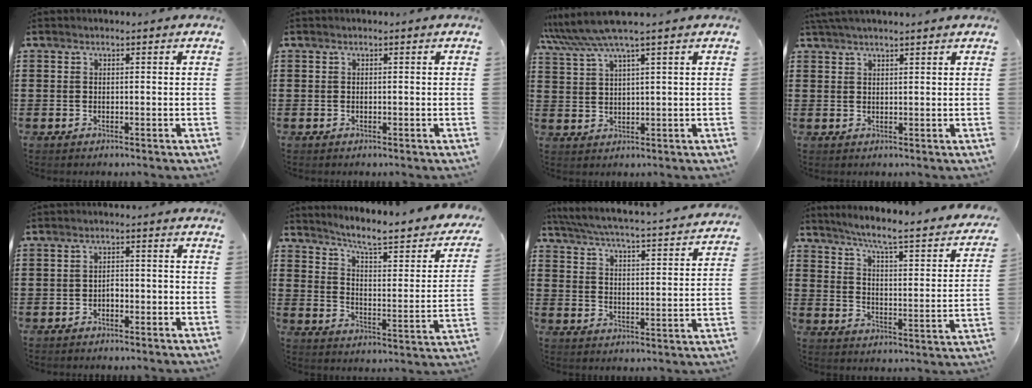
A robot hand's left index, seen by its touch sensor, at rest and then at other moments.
{"total": 0.0}
{"total": 5.4, "force": [4.0, -0.2, 3.6], "torque": [-0.084, -0.011, 0.068]}
{"total": 2.0, "force": [1.9, 0.1, 0.7], "torque": [-0.018, 0.001, 0.037]}
{"total": 2.0, "force": [-1.3, 0.8, 1.3], "torque": [-0.029, 0.005, -0.029]}
{"total": 6.2, "force": [5.1, 0.1, 3.5], "torque": [-0.084, -0.044, 0.075]}
{"total": 4.8, "force": [4.6, -0.5, 1.3], "torque": [-0.049, -0.041, 0.071]}
{"total": 5.3, "force": [4.2, -0.4, 3.2], "torque": [-0.076, -0.042, 0.056]}